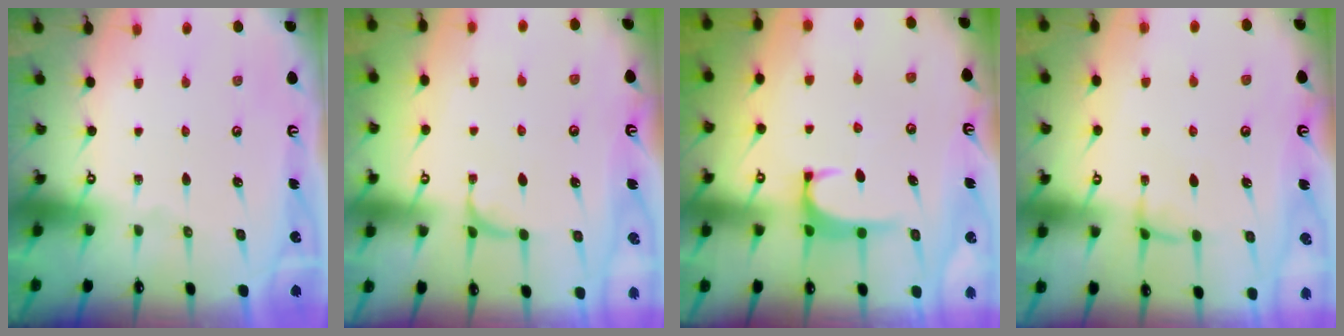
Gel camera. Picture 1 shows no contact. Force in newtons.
{"total": 1.2, "press": 1.0, "slide": 0.6}
{"total": 0.6, "press": 0.4, "slide": 0.5}
{"total": 0.6, "press": 0.1, "slide": 0.6}